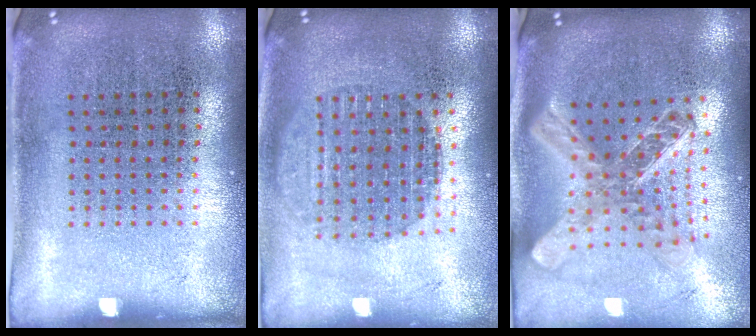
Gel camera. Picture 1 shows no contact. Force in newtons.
{"total": 1.7, "press": 1.4, "slide": 0.9}
{"total": 2.6, "press": 1.9, "slide": 1.7}